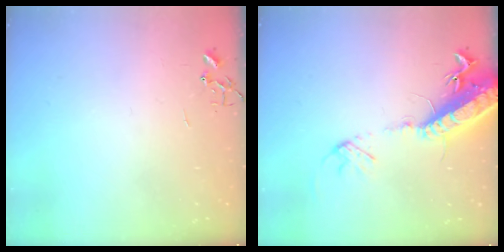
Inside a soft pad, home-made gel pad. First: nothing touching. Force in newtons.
{"total": 17.8, "press": 17.3, "slide": 4.1}